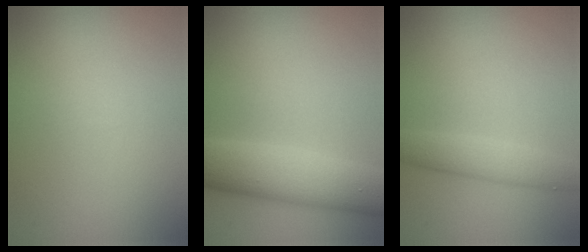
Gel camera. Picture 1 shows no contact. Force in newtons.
{"total": 7.3, "press": 7.3, "slide": 0.2}
{"total": 2.9, "press": 2.9, "slide": 0.1}